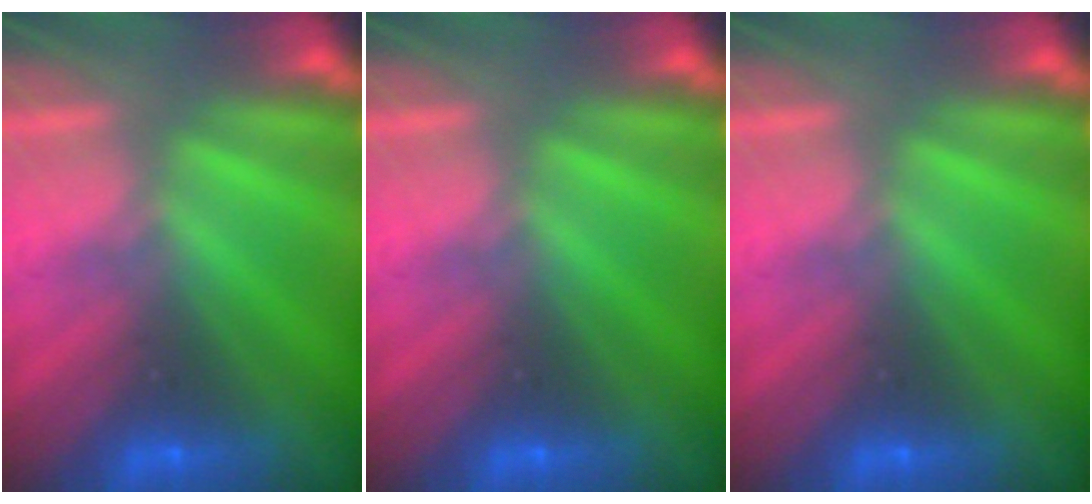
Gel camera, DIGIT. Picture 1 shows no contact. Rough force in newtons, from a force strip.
{"total": 0.0}
{"total": 0.0}